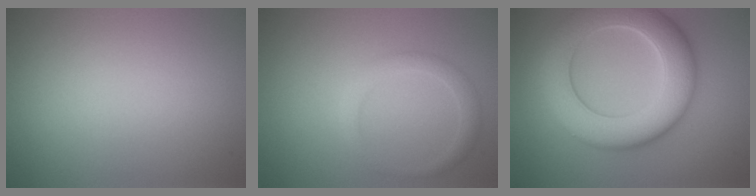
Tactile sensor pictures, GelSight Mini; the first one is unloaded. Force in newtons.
{"total": 1.9, "press": 1.9, "slide": 0.1}
{"total": 9.0, "press": 9.0, "slide": 0.5}